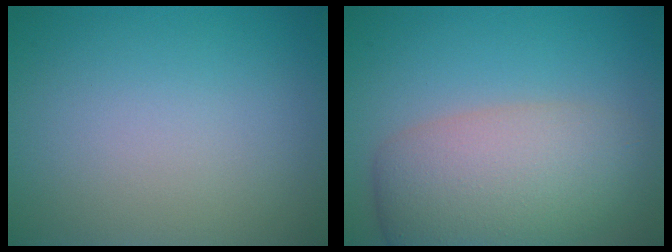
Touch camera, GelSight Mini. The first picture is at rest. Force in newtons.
{"total": 8.0, "press": 8.0, "slide": 0.4}